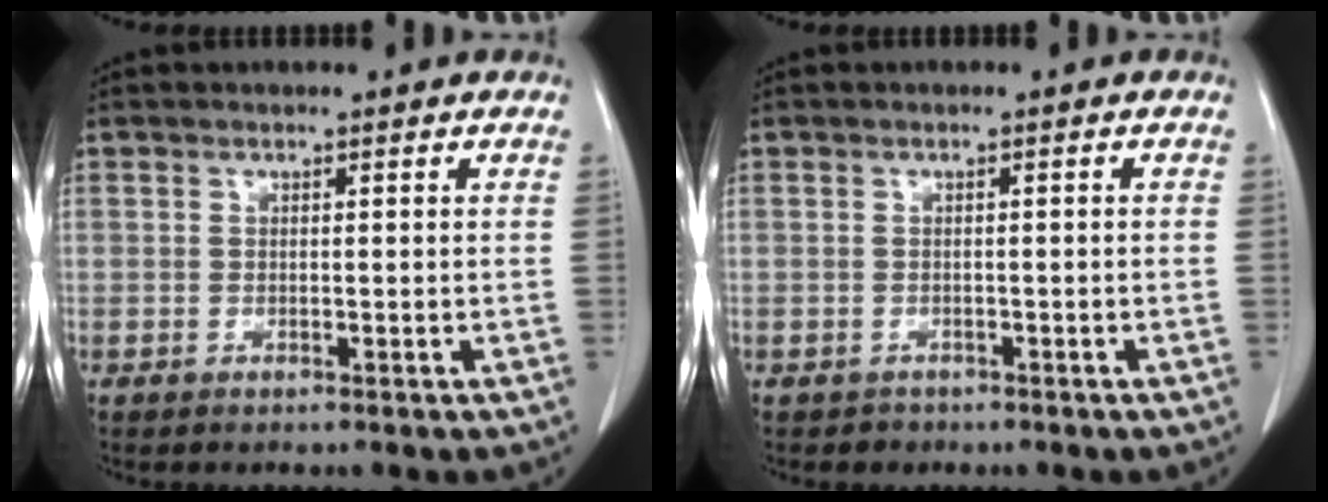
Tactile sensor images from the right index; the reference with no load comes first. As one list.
[{"total": 1.0, "force": [-0.8, 0.6, 0.0], "torque": [-0.005, 0.000, -0.011]}]